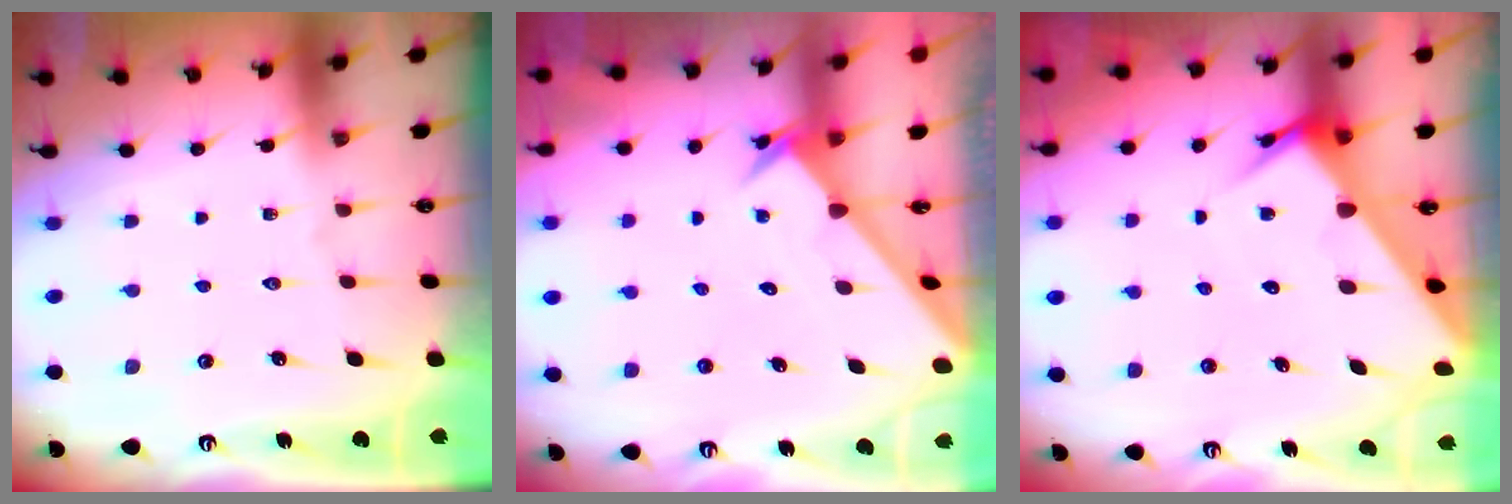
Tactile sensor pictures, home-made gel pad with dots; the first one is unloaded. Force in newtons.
{"total": 2.5, "press": 2.5, "slide": 0.2}
{"total": 4.4, "press": 4.4, "slide": 0.2}